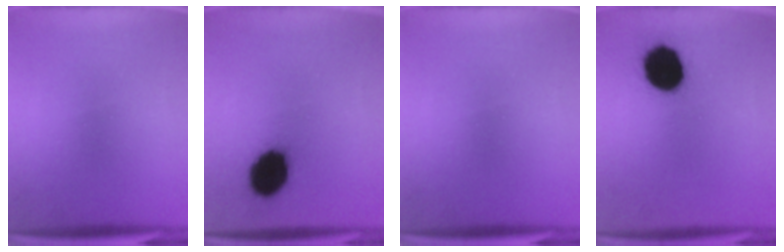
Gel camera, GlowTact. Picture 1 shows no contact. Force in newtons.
{"total": 12.5}
{"total": 0.0}
{"total": 14.8}